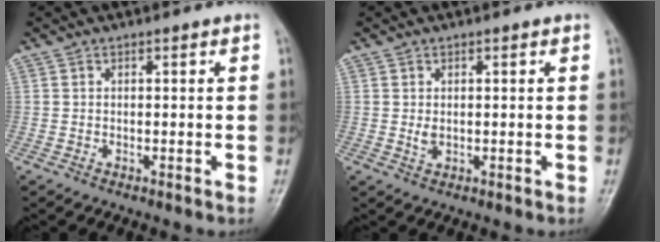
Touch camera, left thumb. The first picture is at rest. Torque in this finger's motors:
{"motor_torque": [-0.08, 0.04, -0.08, -0.04, 0.00]}